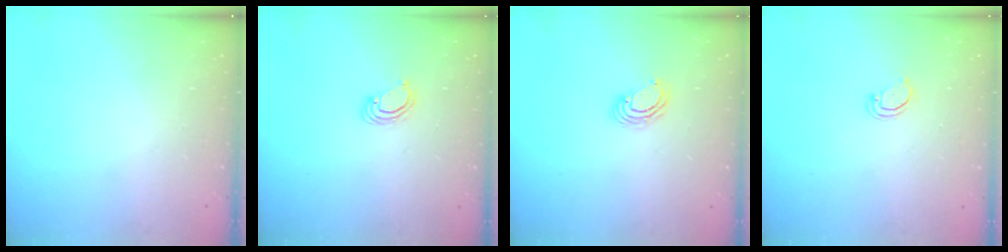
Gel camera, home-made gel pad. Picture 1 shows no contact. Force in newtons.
{"total": 3.8, "press": 3.8, "slide": 0.4}
{"total": 4.0, "press": 3.9, "slide": 0.3}
{"total": 2.9, "press": 2.9, "slide": 0.2}